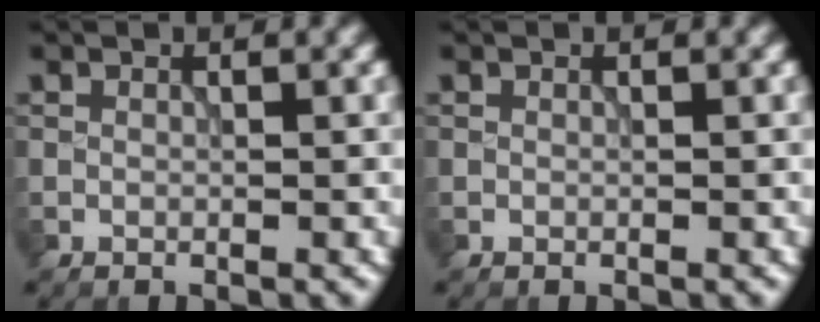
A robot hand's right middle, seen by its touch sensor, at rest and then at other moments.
{"total": 0.0}